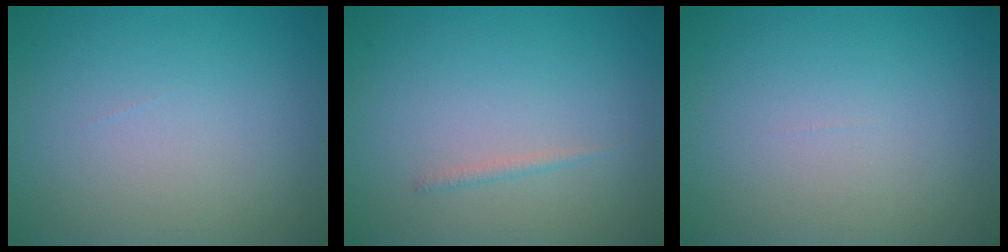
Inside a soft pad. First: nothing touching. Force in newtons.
{"total": 0.6, "press": 0.6, "slide": 0.1}
{"total": 0.0}